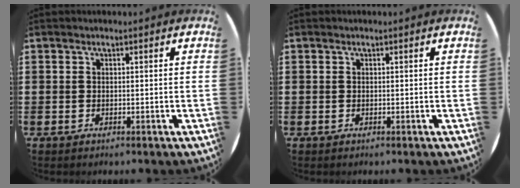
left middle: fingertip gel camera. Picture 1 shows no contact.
{"total": 0.0}